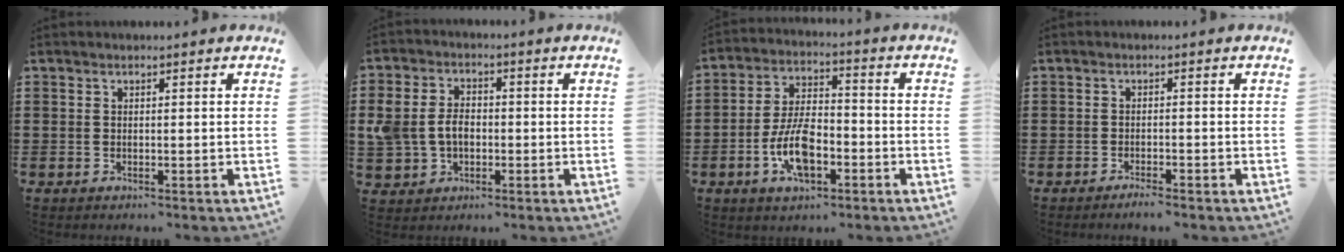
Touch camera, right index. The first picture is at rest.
{"total": 5.4, "force": [-0.5, 4.0, 3.6], "torque": [-0.096, 0.003, -0.016]}
{"total": 9.1, "force": [-3.4, 4.4, 7.2], "torque": [-0.157, 0.002, -0.064]}
{"total": 1.7, "force": [-1.6, -0.2, 0.5], "torque": [-0.010, -0.002, -0.030]}